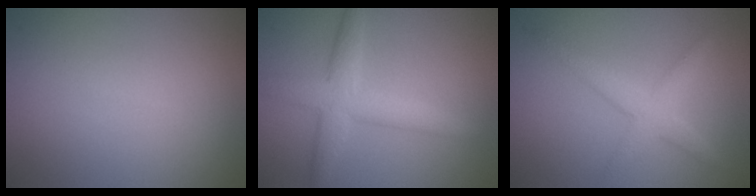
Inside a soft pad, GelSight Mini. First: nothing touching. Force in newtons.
{"total": 4.3, "press": 4.3, "slide": 0.1}
{"total": 3.1, "press": 3.1, "slide": 0.0}